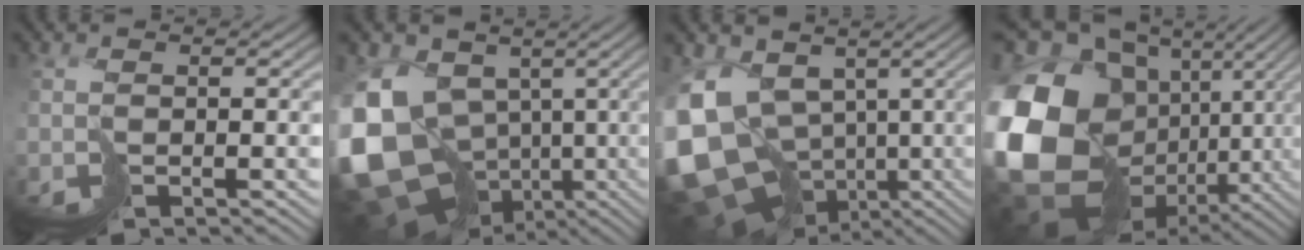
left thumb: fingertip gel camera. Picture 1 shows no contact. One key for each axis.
{"total": 18.2, "fx": -2.4, "fy": 15.0, "fz": 10.0, "tx": -0.236, "ty": -0.037, "tz": -0.026}
{"total": 16.5, "fx": -1.0, "fy": 13.5, "fz": 9.4, "tx": -0.229, "ty": -0.044, "tz": 0.017}
{"total": 21.0, "fx": 0.2, "fy": 17.7, "fz": 11.2, "tx": -0.302, "ty": -0.051, "tz": 0.015}